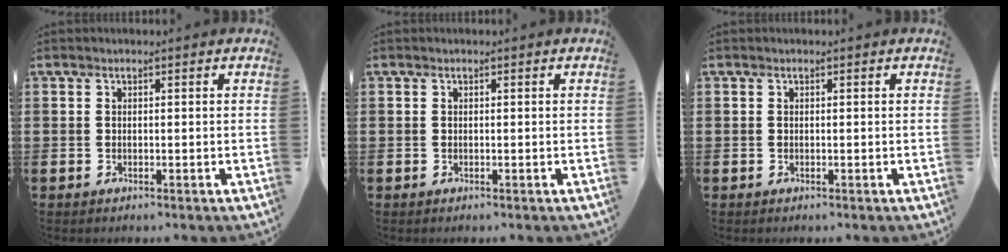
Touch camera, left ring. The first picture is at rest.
{"total": 0.0}
{"total": 0.0}